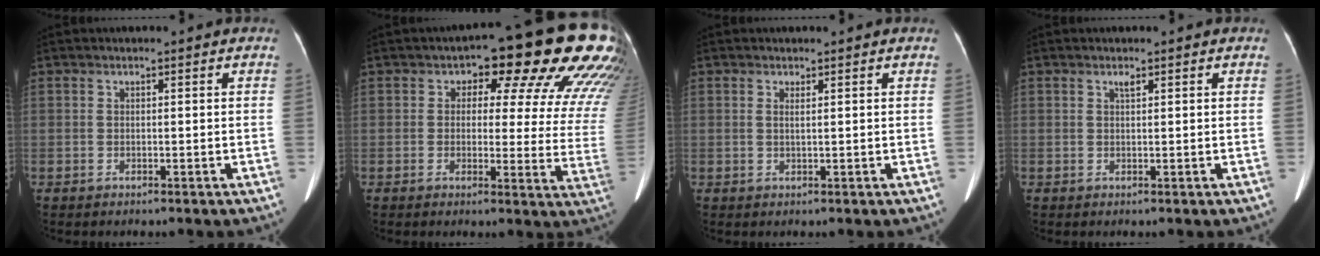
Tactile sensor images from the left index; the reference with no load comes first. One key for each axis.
{"total": 19.2, "fx": 11.5, "fy": 6.6, "fz": 13.8, "tx": -0.162, "ty": 0.004, "tz": 0.114}
{"total": 0.9, "fx": 0.4, "fy": 0.1, "fz": 0.8, "tx": -0.020, "ty": 0.001, "tz": 0.009}
{"total": 0.9, "fx": 0.6, "fy": 0.1, "fz": 0.7, "tx": -0.014, "ty": 0.002, "tz": 0.011}